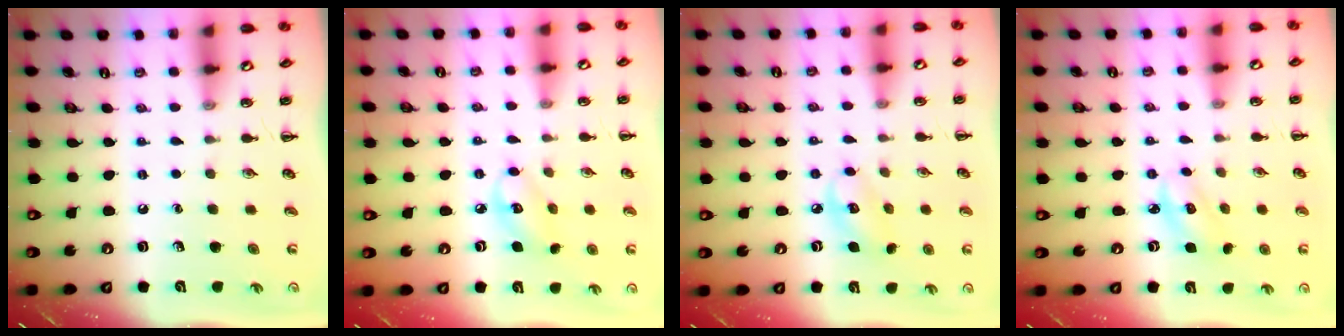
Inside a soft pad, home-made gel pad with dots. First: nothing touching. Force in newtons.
{"total": 6.7, "press": 6.7, "slide": 0.9}
{"total": 6.7, "press": 6.7, "slide": 1.1}
{"total": 2.9, "press": 2.8, "slide": 0.6}